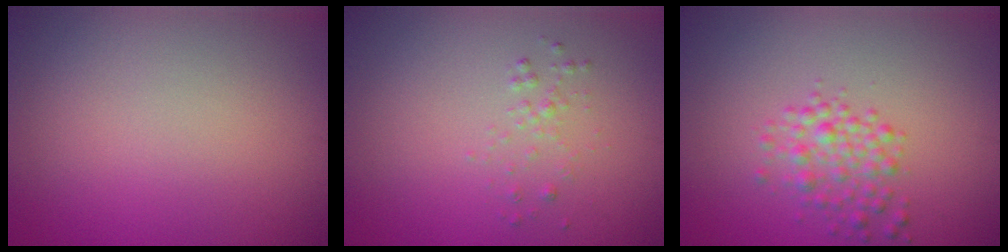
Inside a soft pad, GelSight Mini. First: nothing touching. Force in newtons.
{"total": 0.9, "press": 0.9, "slide": 0.0}
{"total": 2.6, "press": 2.6, "slide": 0.1}